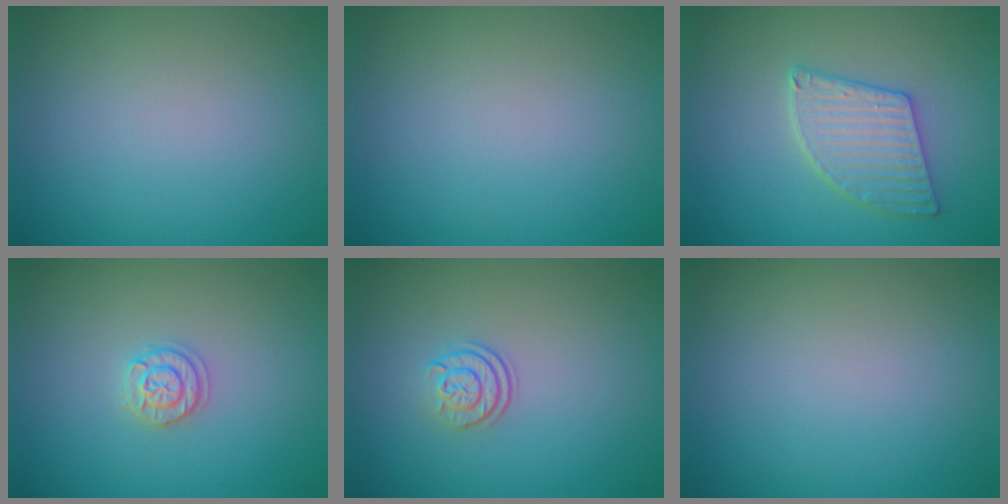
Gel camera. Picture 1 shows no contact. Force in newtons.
{"total": 0.0}
{"total": 3.8, "press": 3.6, "slide": 1.2}
{"total": 1.7, "press": 1.7, "slide": 0.2}
{"total": 2.4, "press": 1.8, "slide": 1.5}
{"total": 0.0}